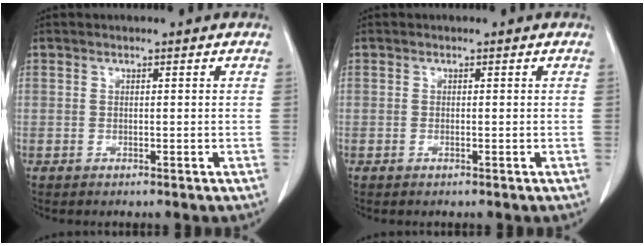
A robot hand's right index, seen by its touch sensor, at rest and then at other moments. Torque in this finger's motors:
{"motor_torque": [-0.15, 0.11, 0.00, -0.01]}